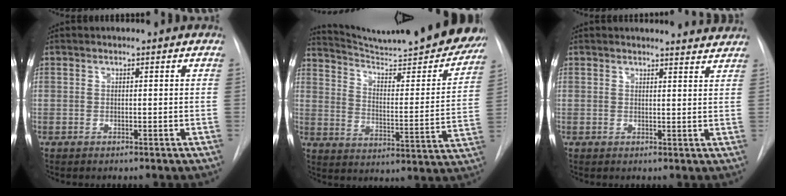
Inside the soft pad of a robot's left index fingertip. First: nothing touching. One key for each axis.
{"total": 26.4, "fx": 24.3, "fy": 1.7, "fz": 10.2, "tx": -0.156, "ty": -0.082, "tz": 0.322}
{"total": 5.2, "fx": 5.2, "fy": 0.3, "fz": 0.3, "tx": -0.006, "ty": -0.013, "tz": 0.044}